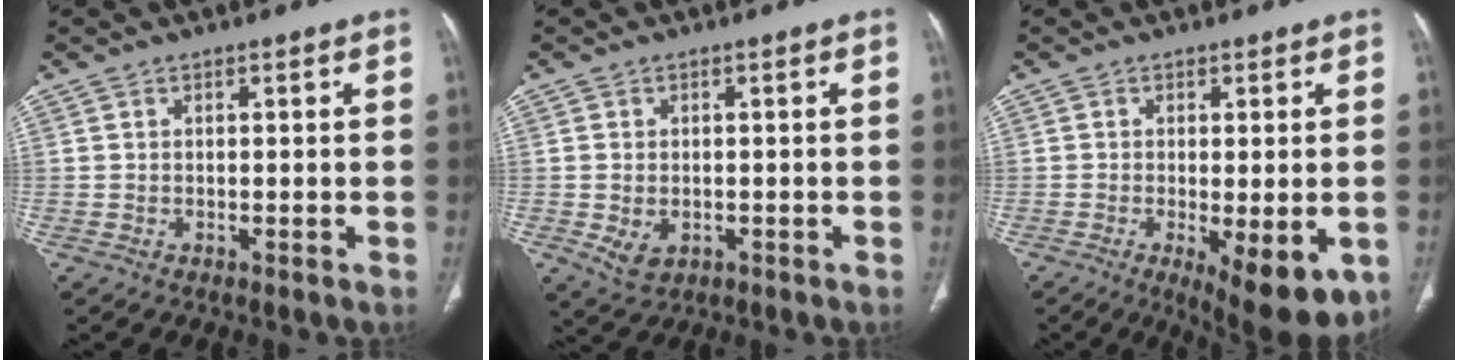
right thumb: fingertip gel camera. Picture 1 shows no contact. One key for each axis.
{"total": 4.2, "fx": -1.0, "fy": 3.0, "fz": 2.8, "tx": -0.048, "ty": -0.001, "tz": -0.004}
{"total": 11.3, "fx": -4.0, "fy": 3.9, "fz": 9.9, "tx": -0.133, "ty": -0.018, "tz": -0.049}